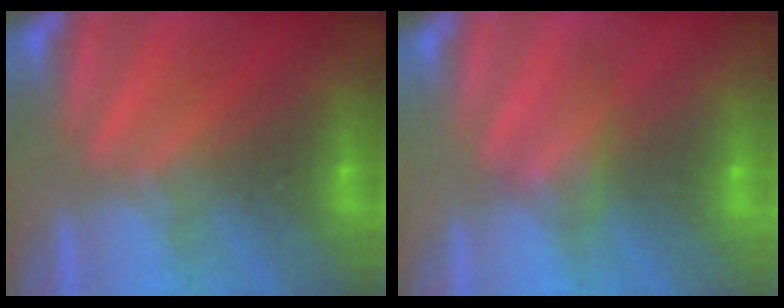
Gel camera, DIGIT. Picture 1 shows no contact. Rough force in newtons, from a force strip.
{"total": 2.1}